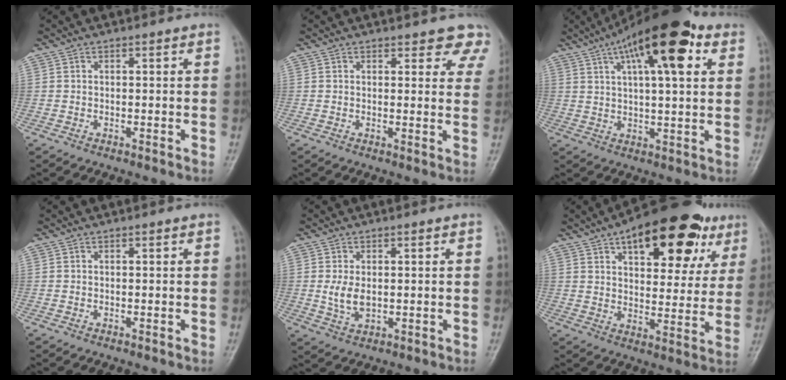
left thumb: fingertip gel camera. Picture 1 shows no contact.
{"total": 6.1, "force": [5.2, 2.7, 1.5], "torque": [0.027, -0.022, 0.039]}
{"total": 18.1, "force": [8.2, 5.9, 15.0], "torque": [-0.218, 0.002, 0.125]}
{"total": 0.0}
{"total": 4.3, "force": [0.2, 2.6, 3.4], "torque": [-0.066, -0.008, 0.009]}
{"total": 23.2, "force": [11.9, 10.6, 16.8], "torque": [-0.199, -0.013, 0.170]}